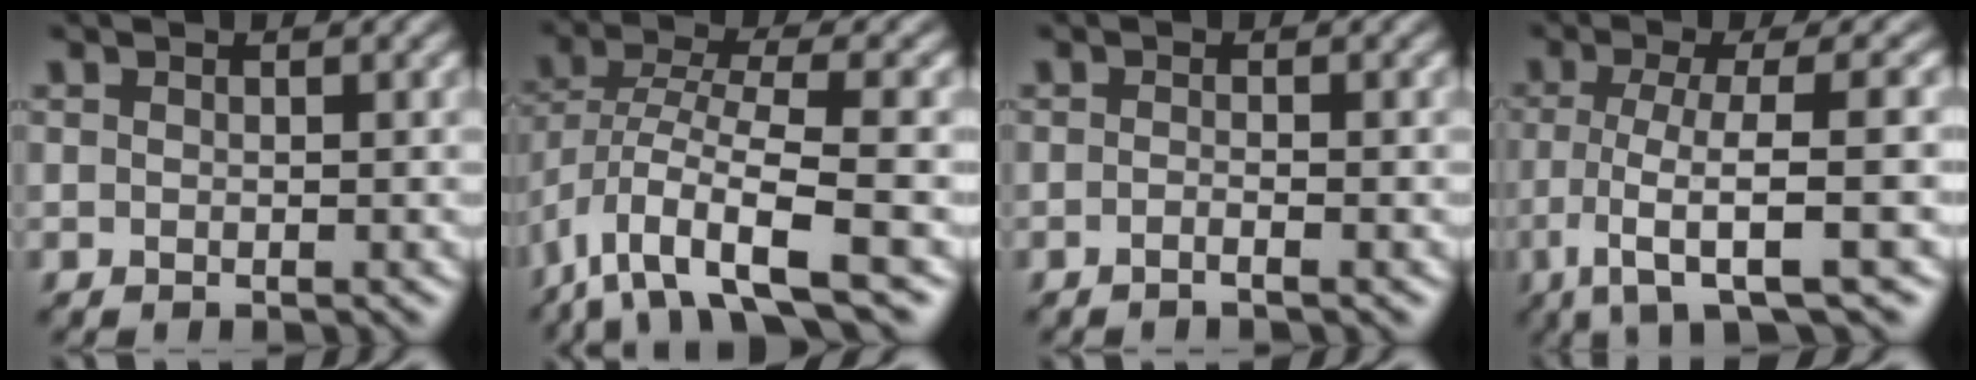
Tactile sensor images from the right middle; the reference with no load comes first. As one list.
[{"total": 8.1, "force": [-4.6, 2.1, 6.3], "torque": [-0.121, 0.001, -0.092]}, {"total": 0.7, "force": [-0.5, 0.1, 0.5], "torque": [-0.009, -0.001, -0.011]}, {"total": 6.2, "force": [-1.8, 1.0, 5.8], "torque": [-0.091, 0.003, -0.040]}]